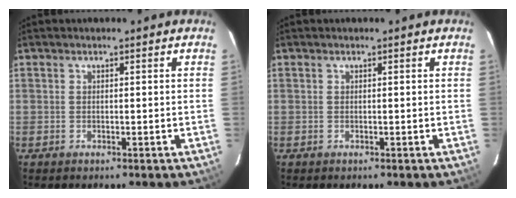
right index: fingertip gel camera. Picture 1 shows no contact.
{"total": 0.0}